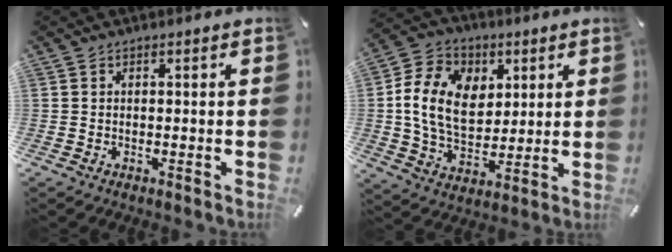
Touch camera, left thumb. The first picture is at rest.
{"total": 14.9, "force": [2.8, 11.3, 9.3], "torque": [-0.198, 0.006, 0.051]}